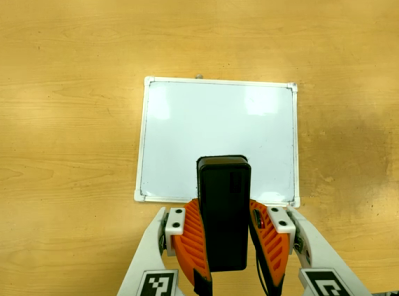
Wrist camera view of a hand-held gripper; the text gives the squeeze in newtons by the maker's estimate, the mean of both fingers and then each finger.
{"total": 5.6, "left": 5.1, "right": 6.1}